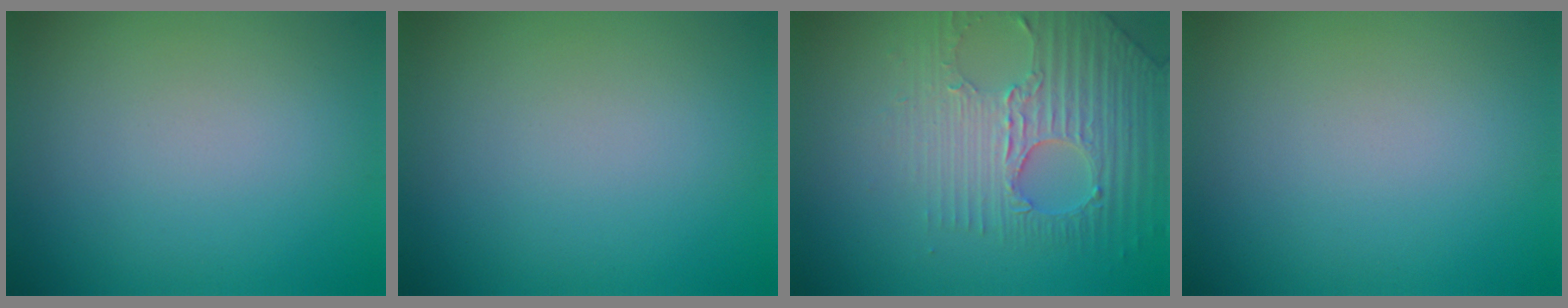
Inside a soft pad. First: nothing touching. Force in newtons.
{"total": 0.0}
{"total": 3.9, "press": 3.8, "slide": 1.1}
{"total": 0.0}